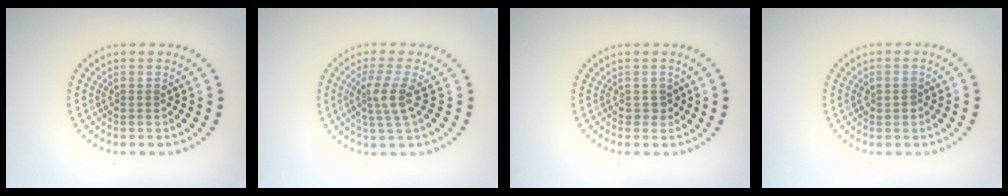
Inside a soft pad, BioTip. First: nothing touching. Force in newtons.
{"total": 2.7, "press": 2.2, "slide": 1.7}
{"total": 1.0, "press": 0.9, "slide": 0.4}
{"total": 1.2, "press": 1.2, "slide": 0.2}